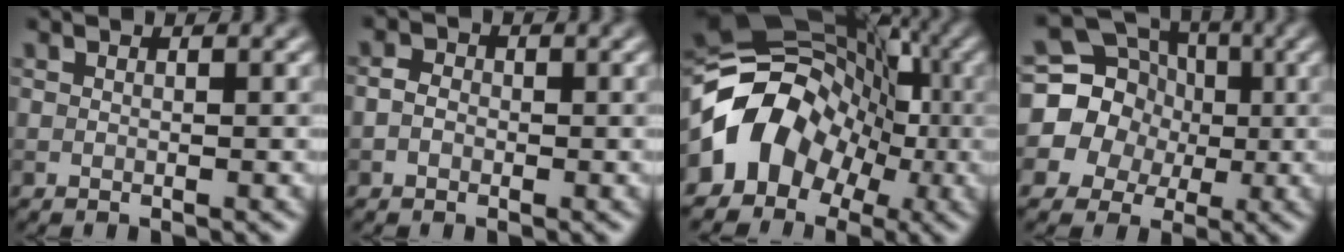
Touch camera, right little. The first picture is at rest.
{"total": 1.3, "force": [-0.3, 1.1, 0.6], "torque": [-0.011, 0.003, -0.014]}
{"total": 10.0, "force": [-2.8, 7.8, 5.5], "torque": [-0.076, 0.019, -0.068]}
{"total": 10.2, "force": [0.3, 9.7, 3.4], "torque": [-0.077, 0.042, -0.020]}